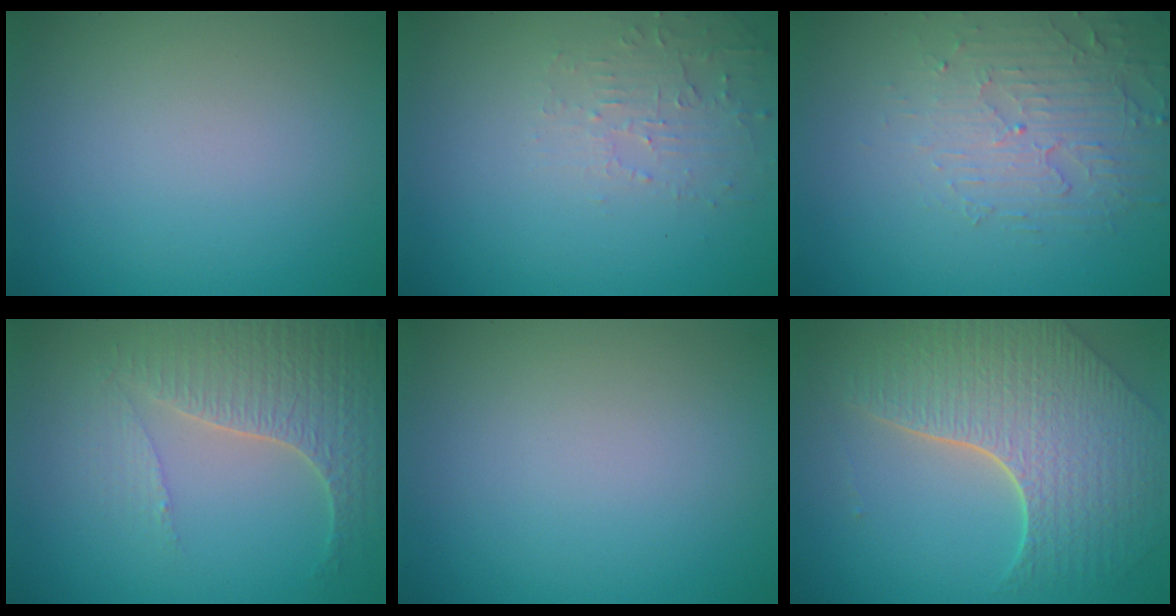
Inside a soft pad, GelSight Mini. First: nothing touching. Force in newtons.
{"total": 2.4, "press": 2.3, "slide": 0.6}
{"total": 3.8, "press": 3.4, "slide": 1.8}
{"total": 4.2, "press": 4.0, "slide": 1.3}
{"total": 0.0}
{"total": 8.2, "press": 5.9, "slide": 5.7}